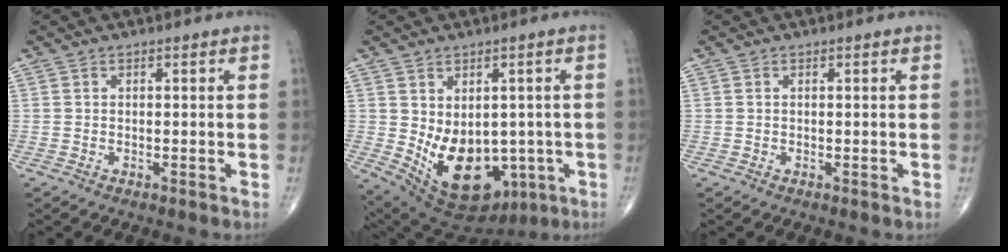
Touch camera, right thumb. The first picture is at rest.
{"total": 16.5, "force": [-3.0, 11.3, 11.7], "torque": [-0.164, -0.008, -0.007]}
{"total": 0.0}